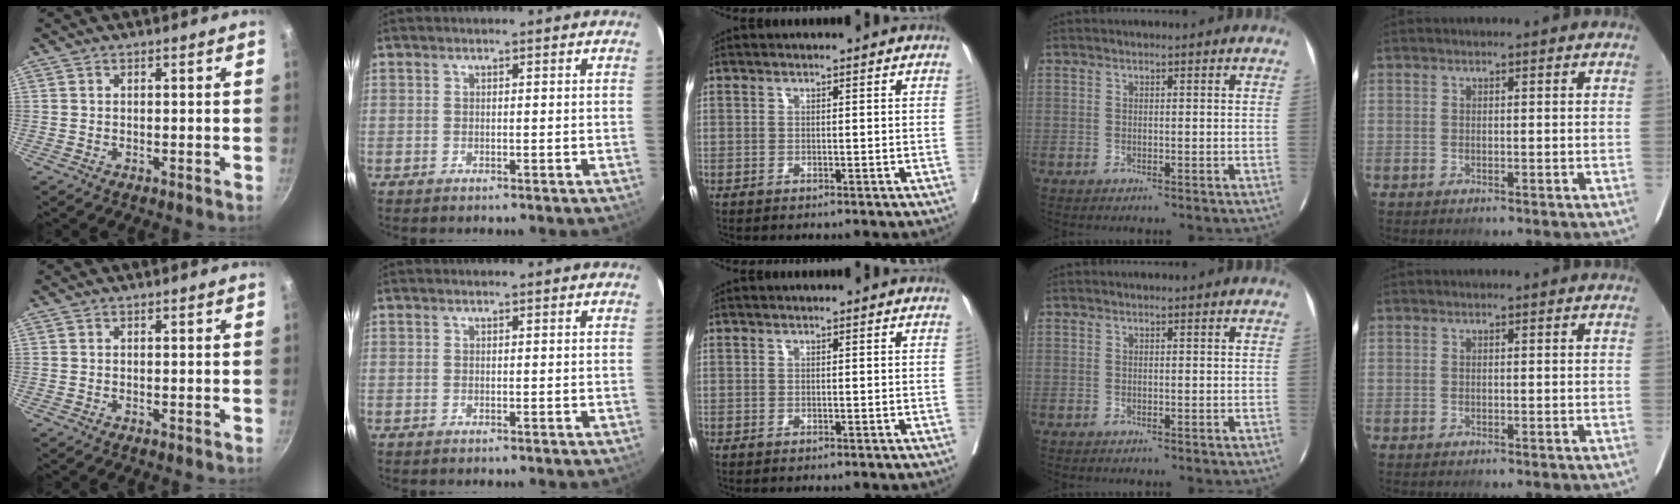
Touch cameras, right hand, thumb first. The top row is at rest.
{}